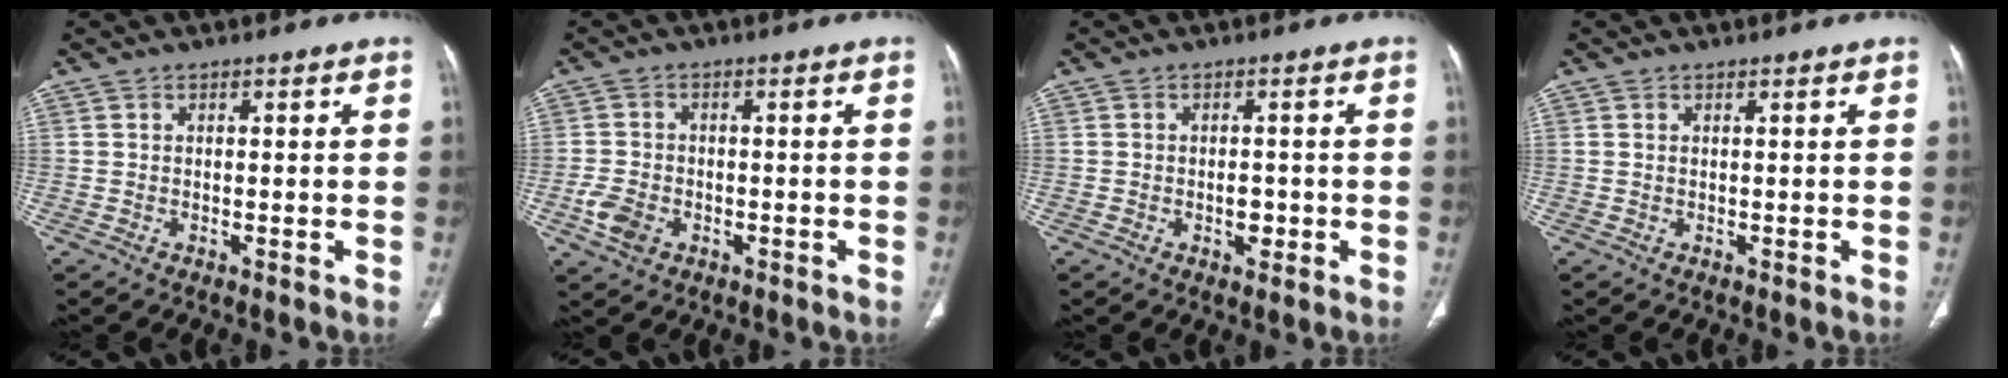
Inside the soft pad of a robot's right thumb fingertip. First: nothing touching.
{"total": 5.0, "force": [-1.9, 3.7, 2.8], "torque": [-0.054, 0.009, -0.032]}
{"total": 2.6, "force": [-0.7, 1.7, 1.9], "torque": [-0.017, 0.004, -0.007]}
{"total": 0.0}